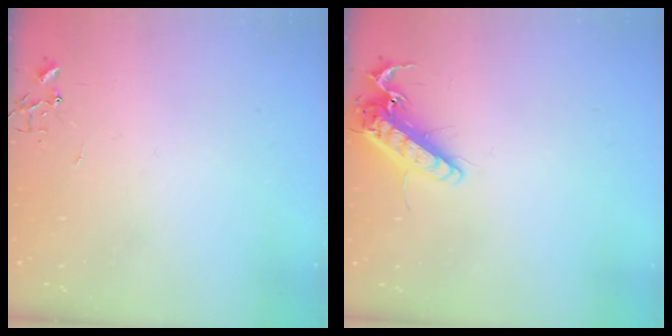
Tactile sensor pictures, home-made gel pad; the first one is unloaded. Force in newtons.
{"total": 13.4, "press": 13.2, "slide": 2.5}